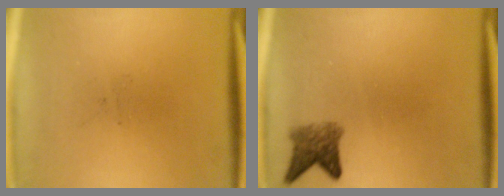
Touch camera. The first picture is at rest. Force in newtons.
{"total": 3.3}